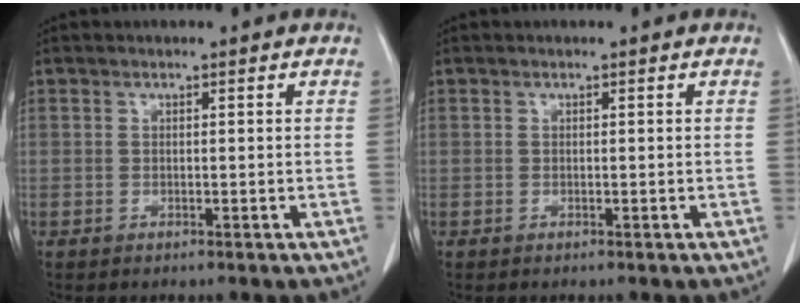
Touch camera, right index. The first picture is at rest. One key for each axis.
{"total": 0.0}